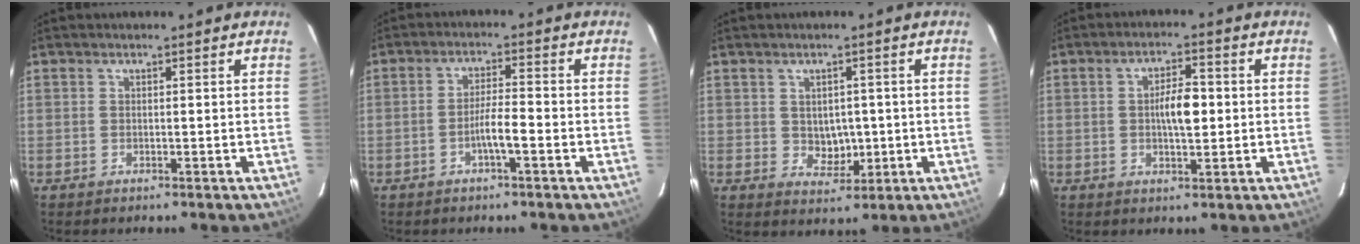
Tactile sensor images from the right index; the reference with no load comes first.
{"total": 4.2, "force": [-1.7, 0.2, 3.8], "torque": [-0.069, 0.005, -0.032]}
{"total": 4.2, "force": [-0.1, 3.1, 2.8], "torque": [-0.035, -0.002, 0.009]}
{"total": 5.4, "force": [0.1, 1.7, 5.1], "torque": [-0.090, 0.008, 0.002]}